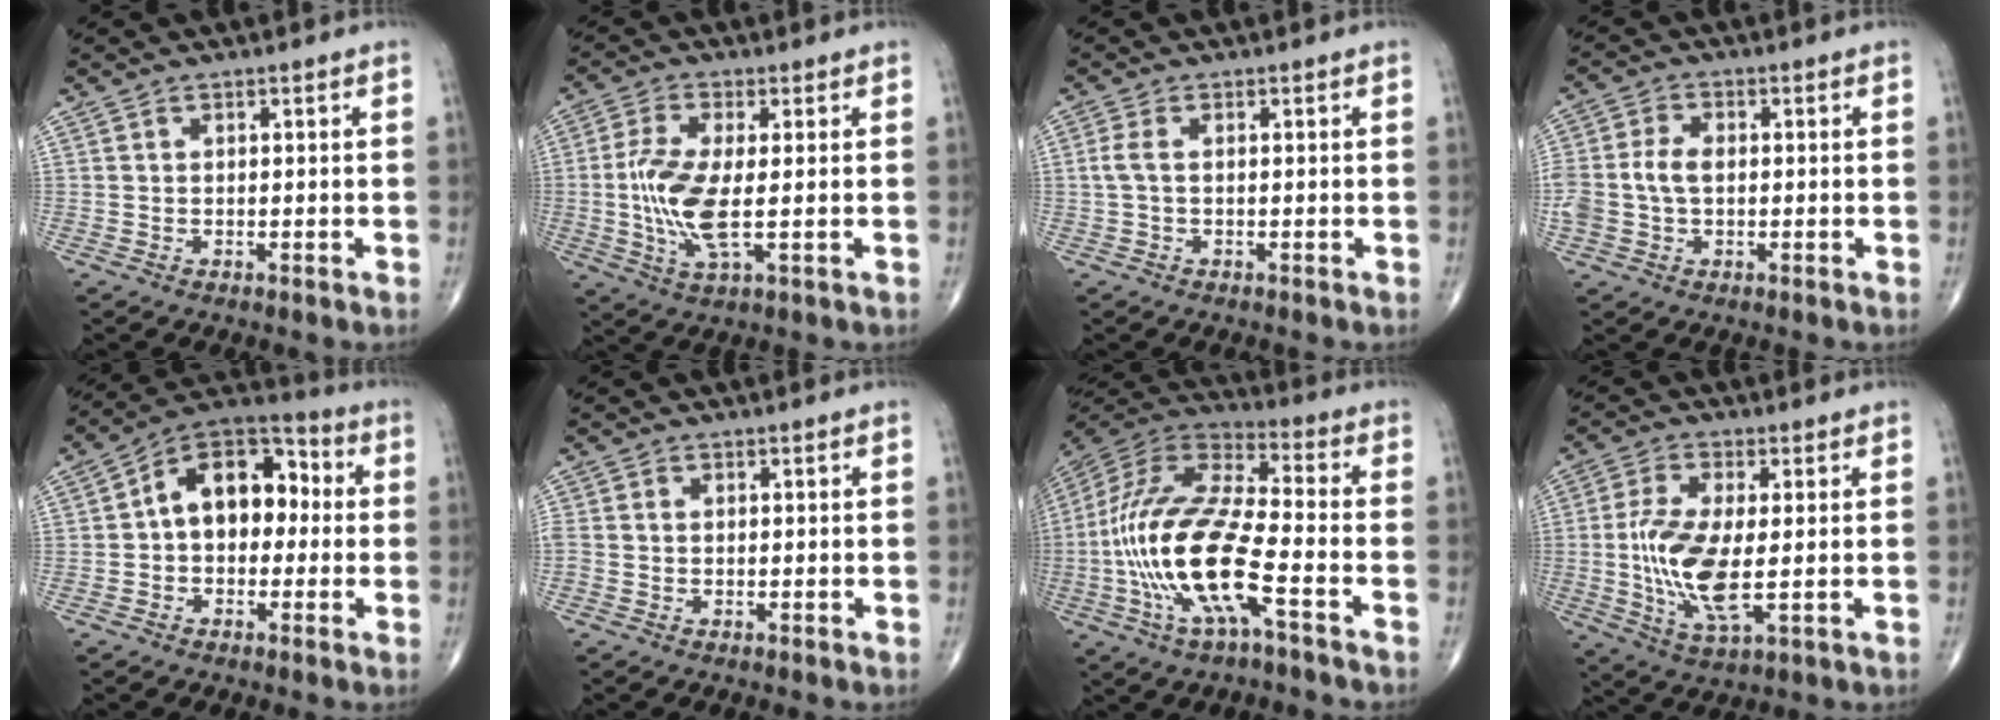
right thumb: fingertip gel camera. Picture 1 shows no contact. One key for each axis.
{"total": 9.8, "fx": -0.6, "fy": 3.1, "fz": 9.3, "tx": -0.212, "ty": -0.009, "tz": -0.012}
{"total": 2.3, "fx": 0.0, "fy": 1.0, "fz": 2.1, "tx": -0.055, "ty": 0.001, "tz": -0.002}
{"total": 7.3, "fx": -0.2, "fy": 4.9, "fz": 5.4, "tx": -0.122, "ty": 0.019, "tz": -0.004}
{"total": 13.6, "fx": 0.6, "fy": 9.1, "fz": 10.2, "tx": -0.115, "ty": 0.046, "tz": -0.008}
{"total": 1.4, "fx": -0.3, "fy": 1.0, "fz": 0.9, "tx": -0.023, "ty": -0.002, "tz": -0.012}
{"total": 21.5, "fx": -6.0, "fy": 6.5, "fz": 19.6, "tx": -0.426, "ty": 0.028, "tz": -0.110}
{"total": 12.2, "fx": -0.7, "fy": 4.5, "fz": 11.3, "tx": -0.241, "ty": -0.014, "tz": -0.011}